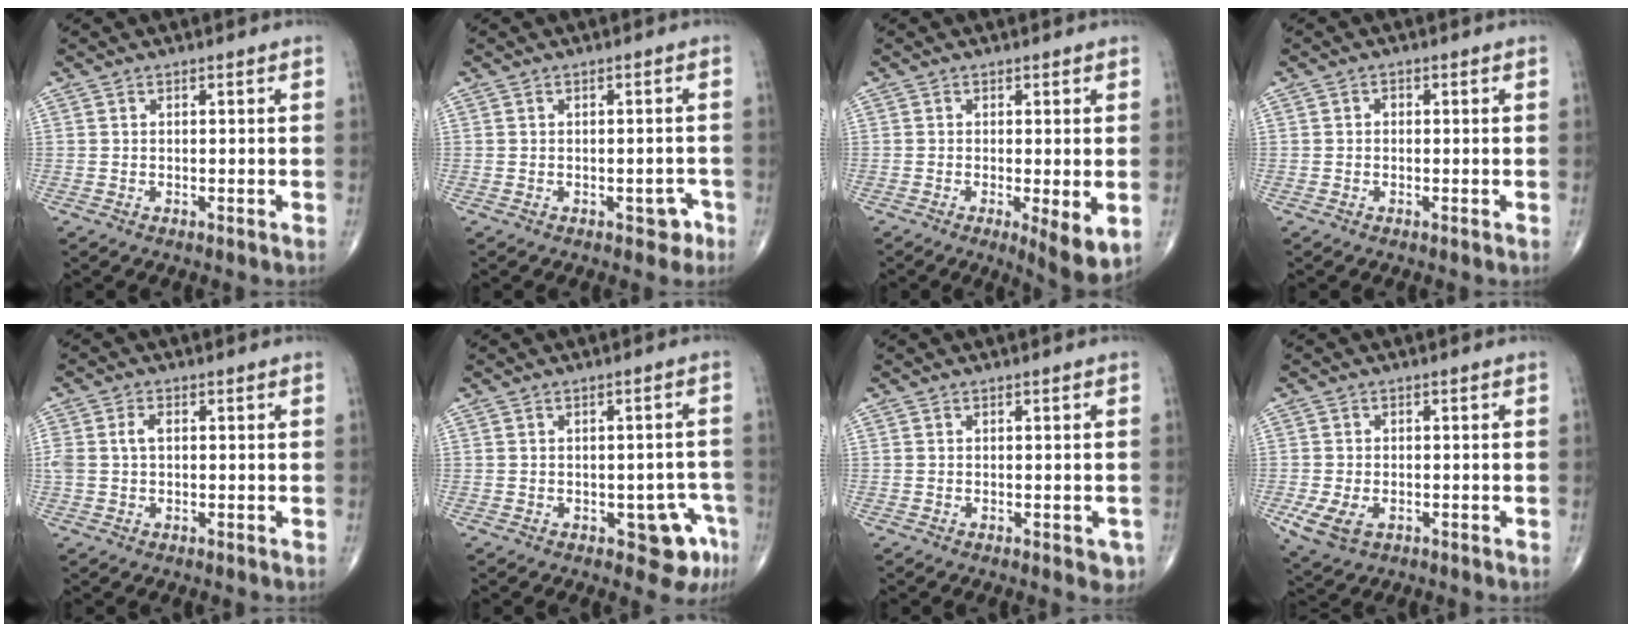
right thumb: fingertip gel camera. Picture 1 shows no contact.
{"total": 2.9, "force": [-1.4, 1.7, 1.8], "torque": [-0.006, 0.015, -0.015]}
{"total": 6.2, "force": [-1.3, 1.7, 5.9], "torque": [-0.092, -0.020, -0.021]}
{"total": 0.8, "force": [-0.1, 0.6, 0.4], "torque": [-0.001, 0.003, -0.008]}
{"total": 3.6, "force": [0.5, 2.2, 2.8], "torque": [-0.076, 0.014, 0.010]}
{"total": 6.3, "force": [-2.8, 3.4, 4.5], "torque": [-0.021, 0.016, -0.029]}
{"total": 2.4, "force": [-1.0, 1.3, 1.7], "torque": [-0.003, 0.001, -0.011]}
{"total": 5.7, "force": [-1.9, 3.7, 3.9], "torque": [-0.083, -0.003, -0.028]}